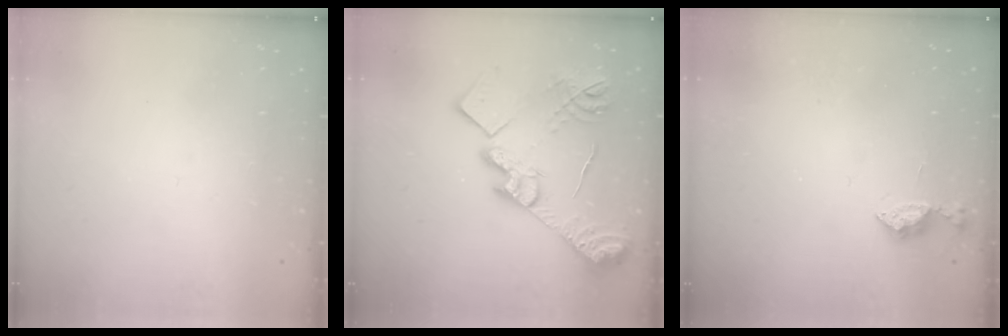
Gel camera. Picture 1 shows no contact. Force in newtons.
{"total": 23.7, "press": 23.7, "slide": 1.4}
{"total": 5.8, "press": 5.7, "slide": 0.8}